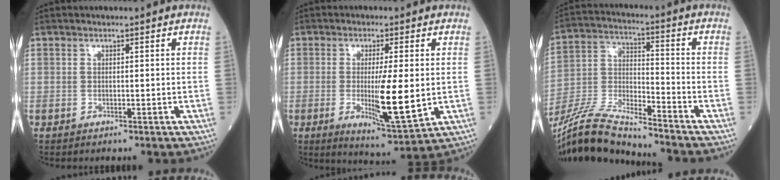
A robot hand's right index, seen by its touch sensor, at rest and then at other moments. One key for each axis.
{"total": 9.9, "fx": -0.8, "fy": 1.1, "fz": 9.8, "tx": -0.166, "ty": -0.025, "tz": -0.010}
{"total": 14.1, "fx": -13.0, "fy": 0.6, "fz": 5.4, "tx": -0.114, "ty": 0.000, "tz": -0.247}